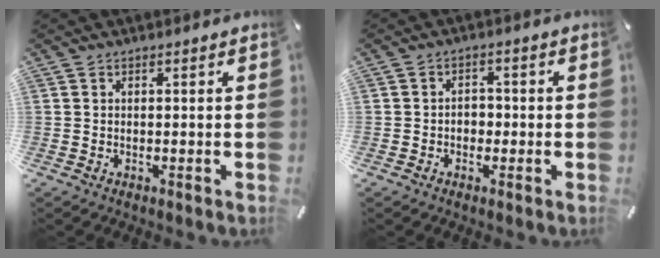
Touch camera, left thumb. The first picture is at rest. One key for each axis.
{"total": 2.9, "fx": -1.1, "fy": 2.3, "fz": 1.5, "tx": -0.028, "ty": 0.010, "tz": -0.025}